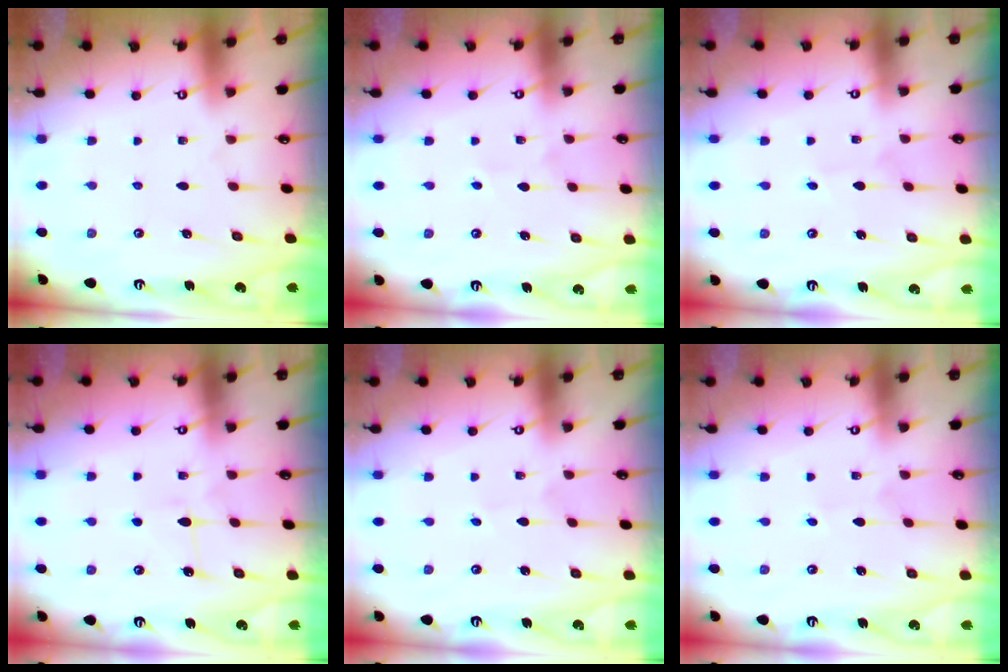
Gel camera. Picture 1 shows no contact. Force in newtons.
{"total": 2.2, "press": 2.0, "slide": 0.8}
{"total": 2.3, "press": 2.3, "slide": 0.1}
{"total": 6.0, "press": 6.0, "slide": 0.8}
{"total": 2.5, "press": 2.5, "slide": 0.1}
{"total": 2.2, "press": 2.1, "slide": 0.2}